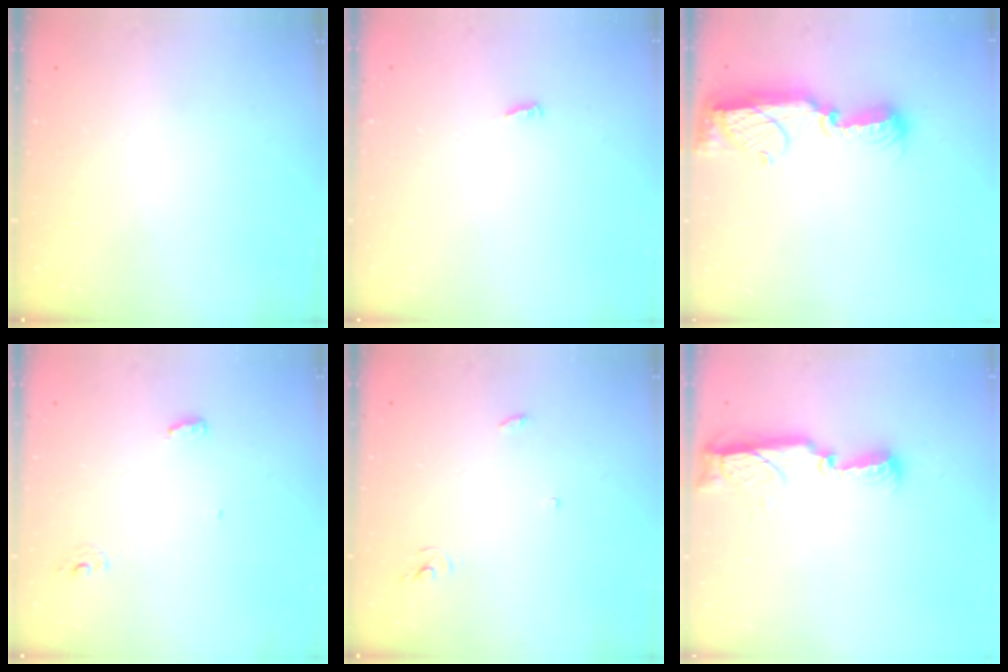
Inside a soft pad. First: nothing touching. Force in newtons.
{"total": 3.0, "press": 3.0, "slide": 0.0}
{"total": 13.3, "press": 12.2, "slide": 5.5}
{"total": 5.2, "press": 4.4, "slide": 2.7}
{"total": 3.0, "press": 3.0, "slide": 0.2}
{"total": 11.7, "press": 10.4, "slide": 5.3}